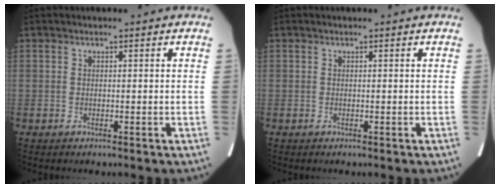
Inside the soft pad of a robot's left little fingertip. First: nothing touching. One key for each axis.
{"total": 0.0}